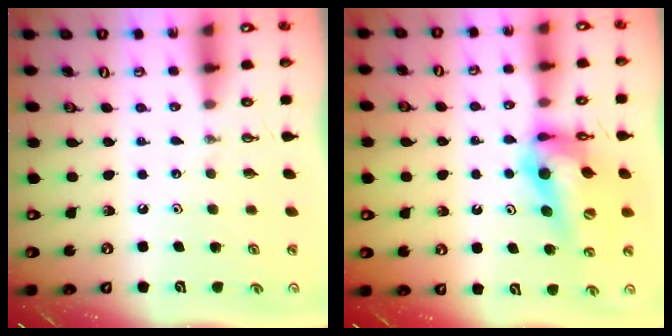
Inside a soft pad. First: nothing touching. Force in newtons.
{"total": 14.2, "press": 14.2, "slide": 1.5}